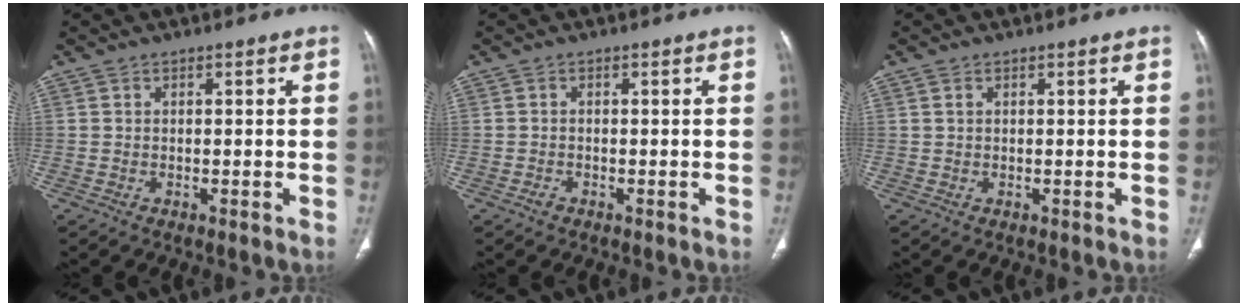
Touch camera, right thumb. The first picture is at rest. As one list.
[{"total": 0.8, "force": [-0.6, 0.5, 0.3], "torque": [-0.004, 0.002, -0.013]}, {"total": 0.7, "force": [0.4, 0.4, 0.5], "torque": [-0.012, 0.005, 0.009]}]